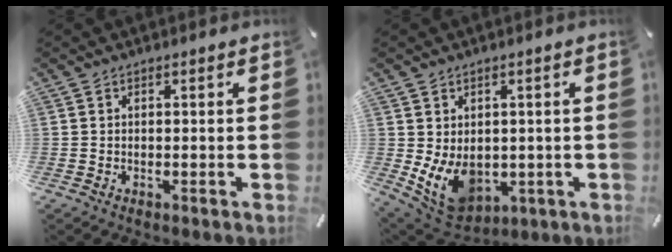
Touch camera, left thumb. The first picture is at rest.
{"total": 9.8, "force": [-1.3, 7.8, 5.8], "torque": [-0.107, -0.008, -0.016]}